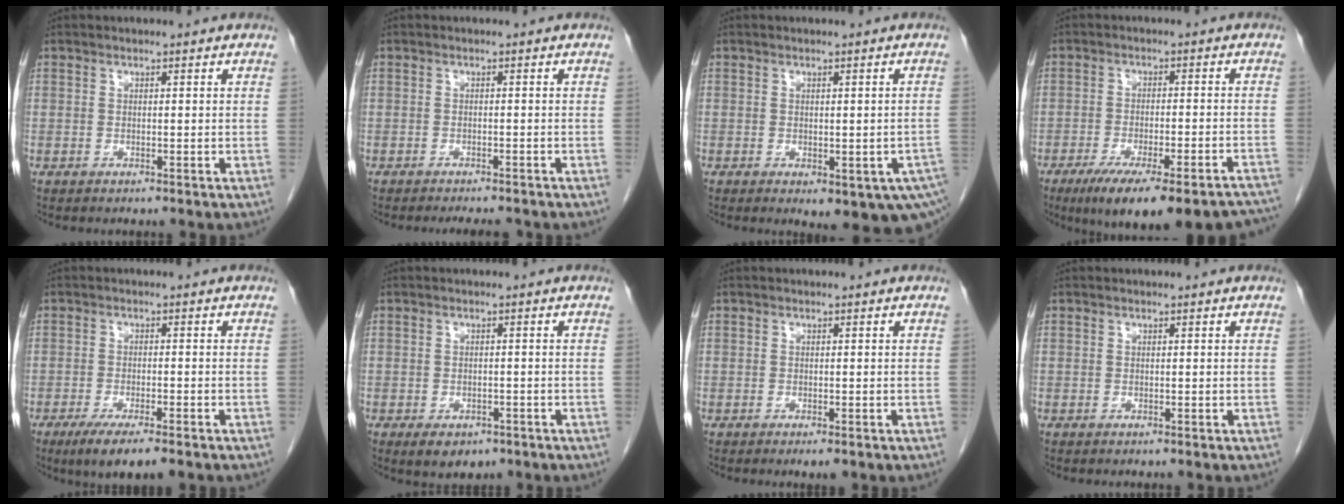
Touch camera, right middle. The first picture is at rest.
{"total": 4.9, "force": [-4.4, 0.9, 2.0], "torque": [-0.019, -0.006, -0.056]}
{"total": 10.7, "force": [-5.4, 4.3, 8.1], "torque": [-0.086, -0.008, -0.059]}
{"total": 21.2, "force": [-17.5, 3.7, 11.3], "torque": [-0.115, -0.009, -0.231]}
{"total": 7.1, "force": [-4.9, 0.9, 5.1], "torque": [-0.081, -0.017, -0.074]}
{"total": 4.6, "force": [-2.9, 2.7, 2.4], "torque": [-0.033, -0.004, -0.034]}
{"total": 1.6, "force": [-1.0, 0.5, 1.1], "torque": [-0.012, -0.003, -0.010]}
{"total": 0.0}